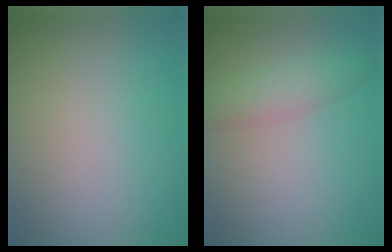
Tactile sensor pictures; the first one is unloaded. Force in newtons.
{"total": 2.7, "press": 2.7, "slide": 0.0}